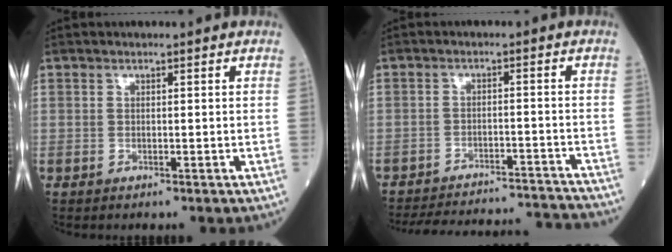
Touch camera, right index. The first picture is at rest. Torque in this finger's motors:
{"motor_torque": [-1.95, -0.19, -0.36, -0.21]}